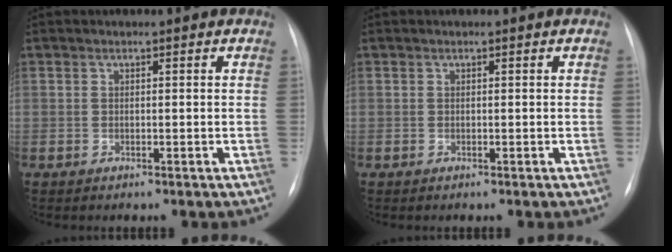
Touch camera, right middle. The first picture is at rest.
{"total": 0.0}